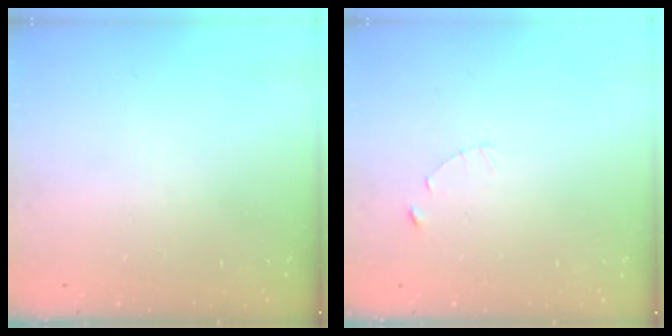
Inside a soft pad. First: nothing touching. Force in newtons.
{"total": 1.0, "press": 1.0, "slide": 0.2}